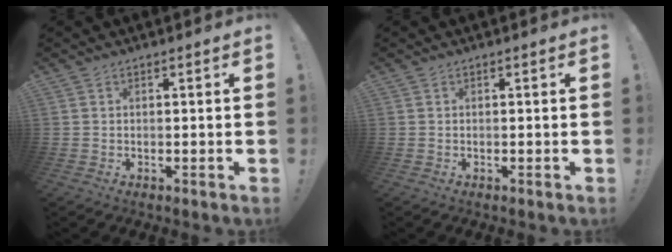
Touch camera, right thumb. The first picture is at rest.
{"total": 0.0}